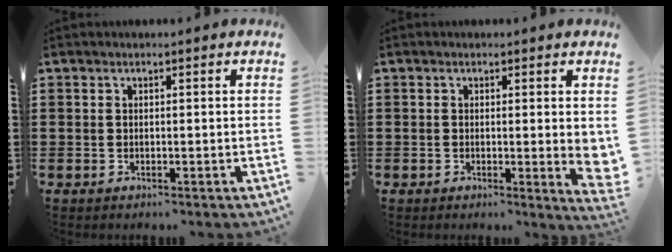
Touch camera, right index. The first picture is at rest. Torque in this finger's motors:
{"motor_torque": [0.11, -0.06, 0.36, 0.02]}